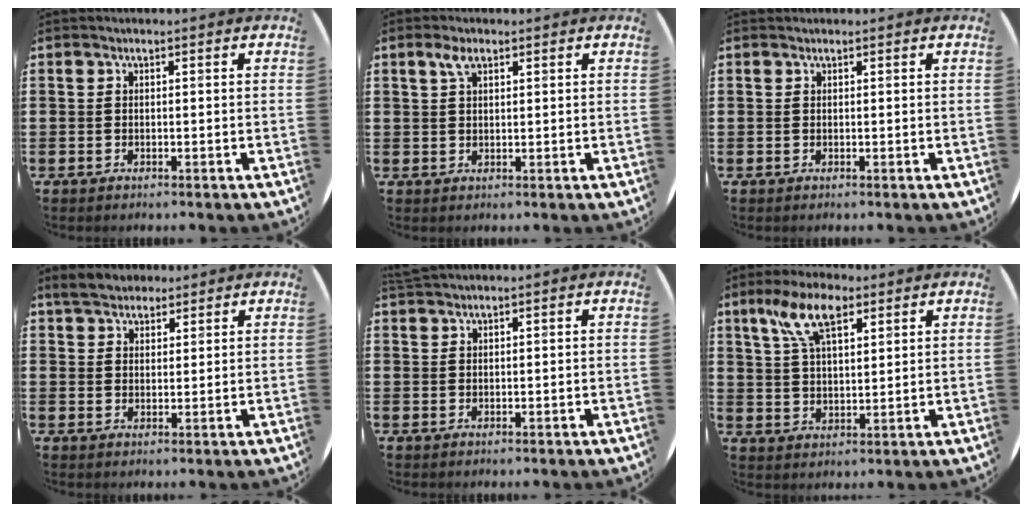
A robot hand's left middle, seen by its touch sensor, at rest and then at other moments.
{"total": 2.5, "force": [1.6, 1.1, 1.7], "torque": [-0.038, 0.006, 0.028]}
{"total": 0.0}
{"total": 3.9, "force": [3.4, 1.6, 0.7], "torque": [-0.016, -0.002, 0.064]}
{"total": 1.1, "force": [1.0, -0.2, 0.0], "torque": [-0.001, -0.001, 0.022]}
{"total": 8.4, "force": [5.1, 3.6, 5.6], "torque": [-0.118, 0.004, 0.091]}